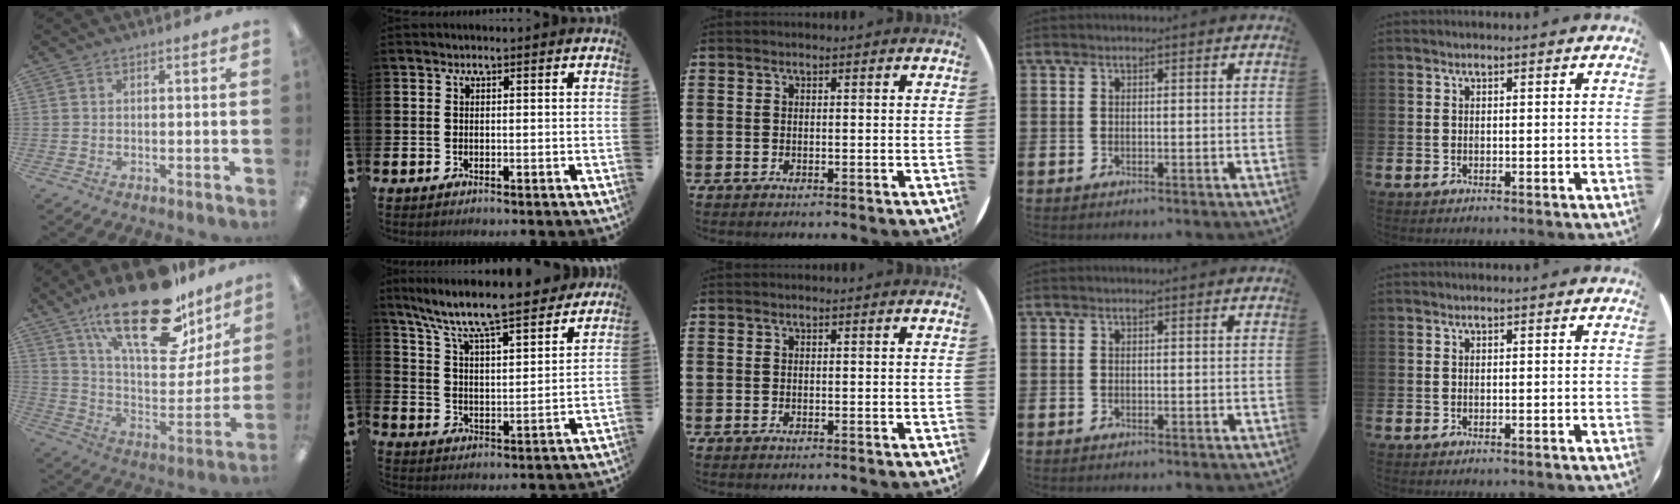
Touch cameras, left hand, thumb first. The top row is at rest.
{"thumb": {"total": 28.5, "force": [18.1, 12.0, 18.4], "torque": [-0.274, -0.105, 0.306]}, "index": {"total": 9.1, "force": [8.5, 0.9, 3.2], "torque": [-0.097, -0.066, 0.144]}}